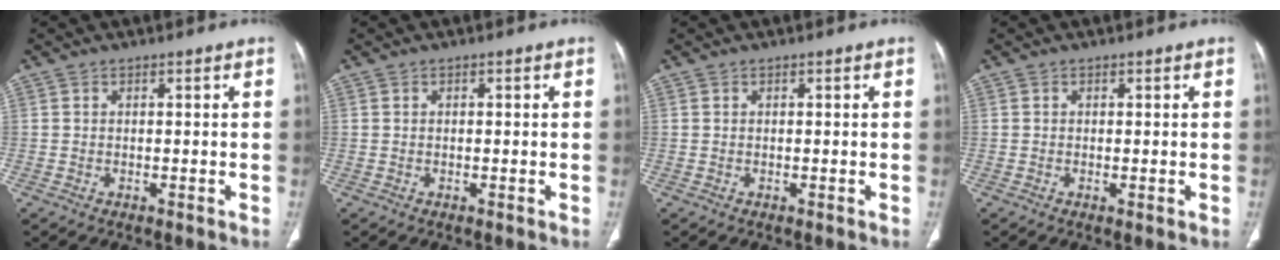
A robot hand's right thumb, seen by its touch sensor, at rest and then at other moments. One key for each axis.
{"total": 0.0}
{"total": 0.0}
{"total": 0.7, "fx": -0.1, "fy": 0.1, "fz": 0.7, "tx": -0.016, "ty": -0.004, "tz": -0.002}